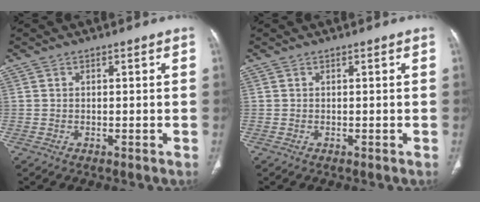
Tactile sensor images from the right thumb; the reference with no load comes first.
{"total": 0.0}